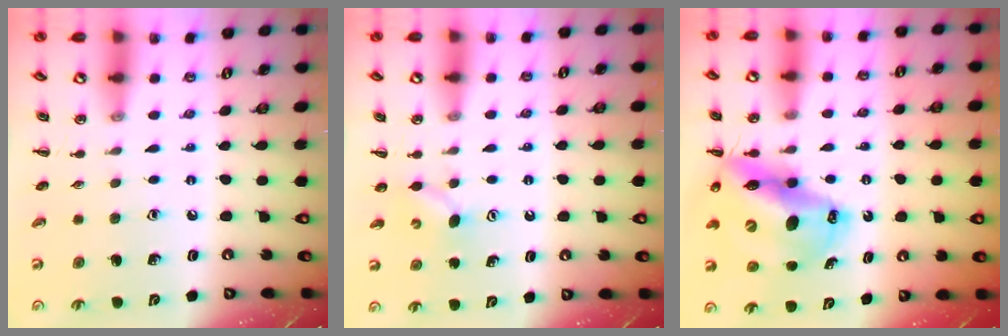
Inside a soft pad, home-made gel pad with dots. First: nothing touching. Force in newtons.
{"total": 4.3, "press": 4.2, "slide": 1.1}
{"total": 15.8, "press": 15.3, "slide": 4.2}